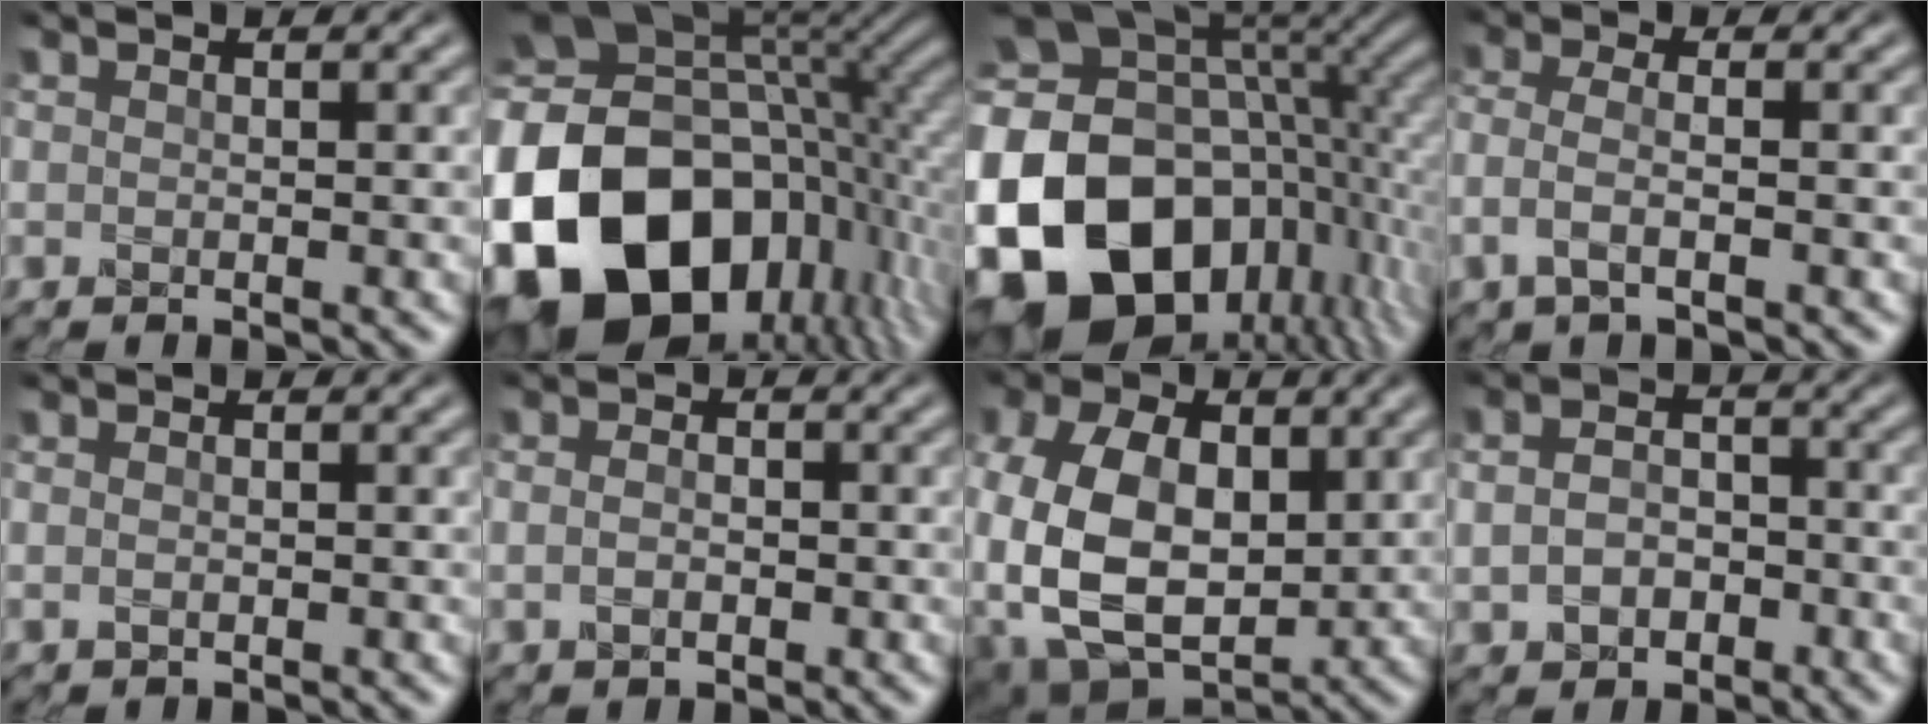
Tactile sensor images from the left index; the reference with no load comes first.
{"total": 21.0, "force": [-6.2, 15.1, 13.2], "torque": [-0.295, -0.034, -0.093]}
{"total": 21.4, "force": [-4.3, 16.2, 13.3], "torque": [-0.282, -0.024, -0.065]}
{"total": 2.6, "force": [-0.9, 0.8, 2.3], "torque": [-0.053, 0.002, -0.029]}
{"total": 0.7, "force": [0.0, 0.4, 0.6], "torque": [-0.014, -0.001, 0.000]}
{"total": 1.9, "force": [-0.1, 1.3, 1.3], "torque": [-0.021, 0.003, -0.006]}
{"total": 10.2, "force": [0.2, 7.0, 7.4], "torque": [-0.163, 0.003, 0.000]}
{"total": 3.5, "force": [-0.6, 2.7, 2.2], "torque": [-0.048, -0.001, -0.014]}